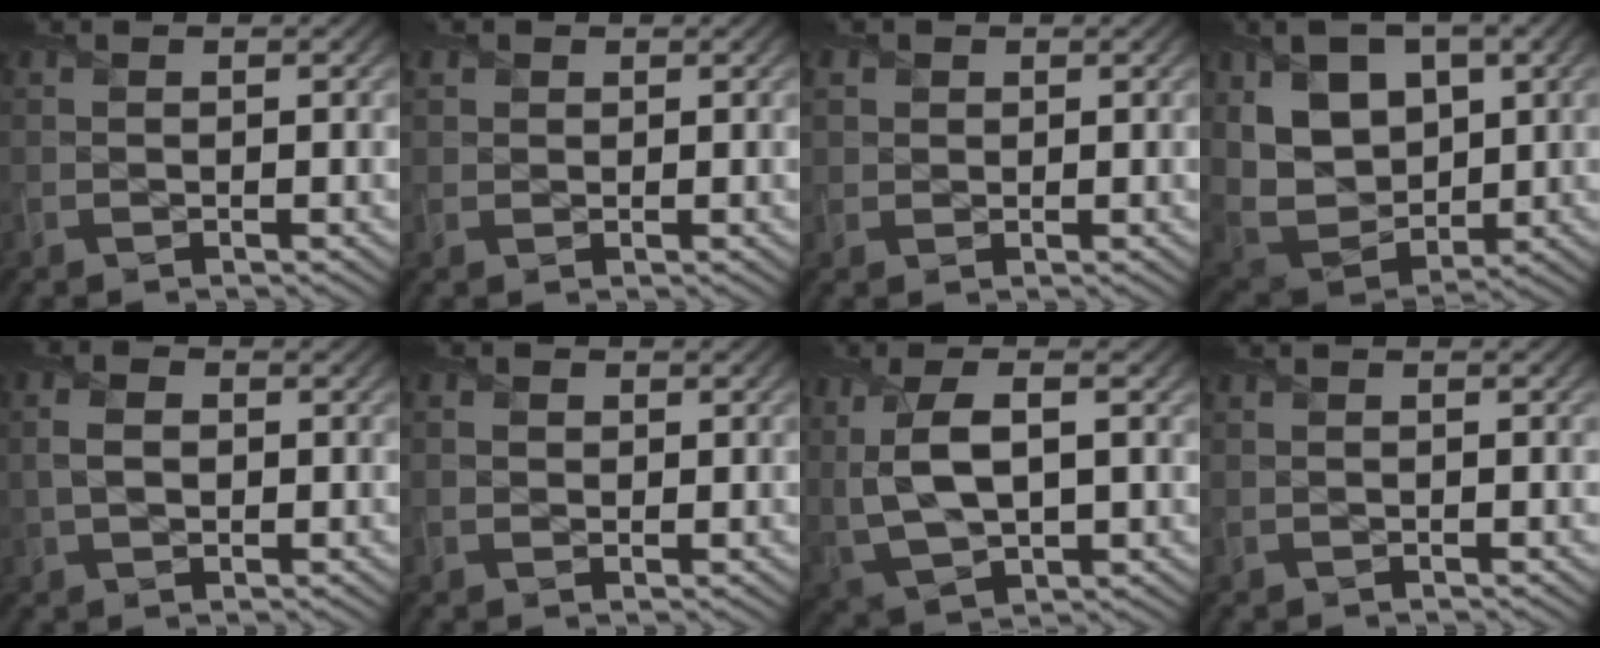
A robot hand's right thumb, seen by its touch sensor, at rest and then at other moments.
{"total": 1.7, "force": [1.0, 1.3, 0.3], "torque": [-0.011, 0.001, 0.021]}
{"total": 2.4, "force": [1.2, 2.0, 0.6], "torque": [-0.023, 0.001, 0.024]}
{"total": 11.8, "force": [3.8, 7.6, 8.3], "torque": [-0.185, -0.005, 0.074]}
{"total": 3.3, "force": [0.2, 2.2, 2.5], "torque": [-0.067, 0.003, 0.004]}
{"total": 1.4, "force": [0.3, 1.2, 0.6], "torque": [-0.016, -0.002, 0.008]}
{"total": 8.4, "force": [1.6, 4.0, 7.2], "torque": [-0.168, 0.001, 0.031]}
{"total": 0.0}